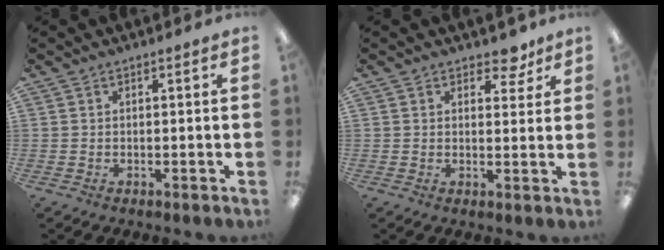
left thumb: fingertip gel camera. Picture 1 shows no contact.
{"total": 5.2, "force": [3.6, 2.8, 2.5], "torque": [-0.017, -0.015, 0.059]}